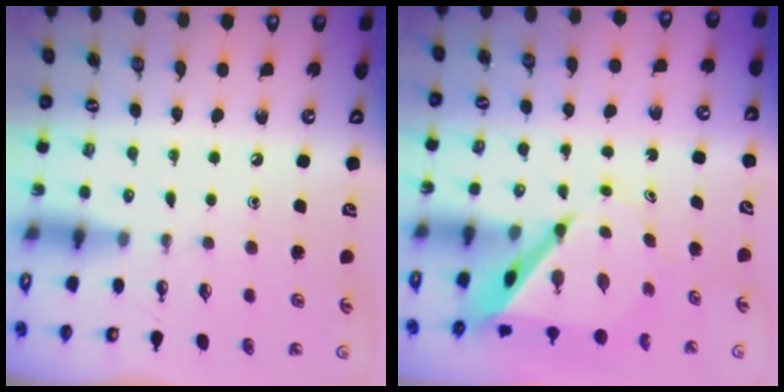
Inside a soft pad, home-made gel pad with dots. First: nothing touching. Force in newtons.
{"total": 7.0, "press": 7.0, "slide": 0.5}